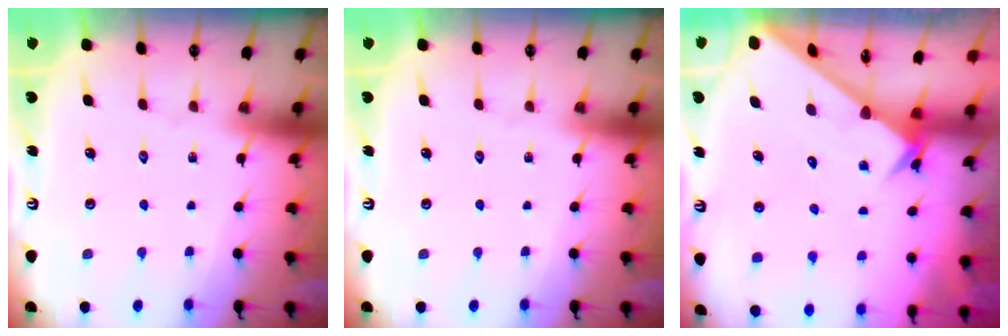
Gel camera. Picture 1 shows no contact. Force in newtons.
{"total": 0.0}
{"total": 2.5, "press": 2.5, "slide": 0.2}